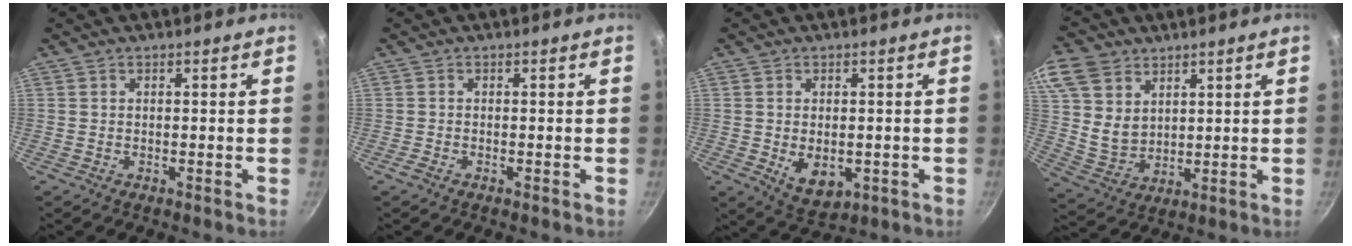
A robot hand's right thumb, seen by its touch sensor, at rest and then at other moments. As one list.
[{"total": 1.0, "force": [-0.8, 0.3, 0.5], "torque": [-0.019, 0.003, -0.019]}, {"total": 6.9, "force": [-1.2, 4.4, 5.1], "torque": [-0.072, -0.013, -0.004]}, {"total": 14.2, "force": [7.4, 10.3, 6.4], "torque": [-0.125, -0.017, 0.154]}]